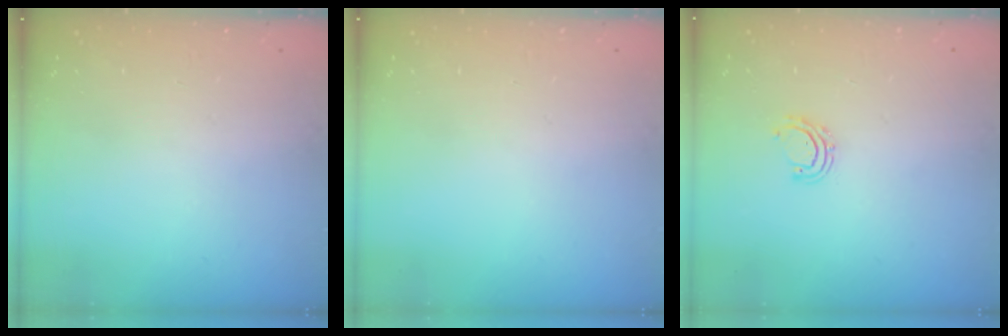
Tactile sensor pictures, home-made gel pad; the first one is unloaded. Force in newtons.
{"total": 0.0}
{"total": 6.1, "press": 5.9, "slide": 1.4}